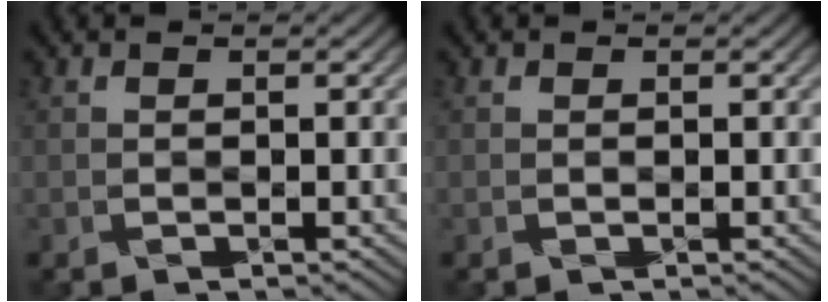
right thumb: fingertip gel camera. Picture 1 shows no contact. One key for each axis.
{"total": 0.0}